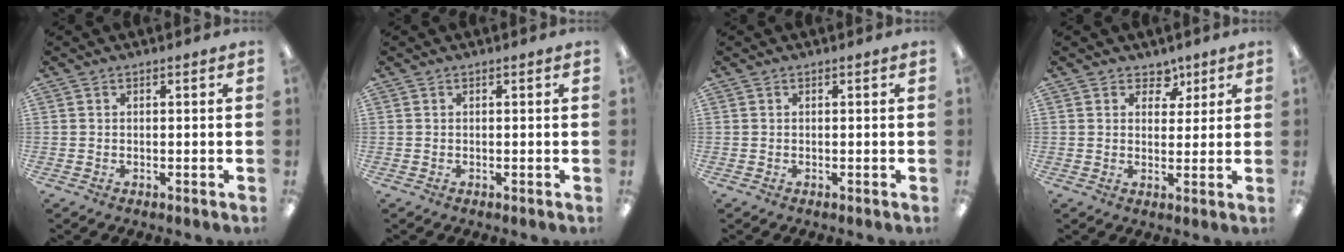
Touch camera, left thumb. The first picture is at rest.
{"total": 0.0}
{"total": 0.0}
{"total": 5.0, "force": [3.0, 3.7, 1.6], "torque": [-0.004, -0.017, 0.049]}